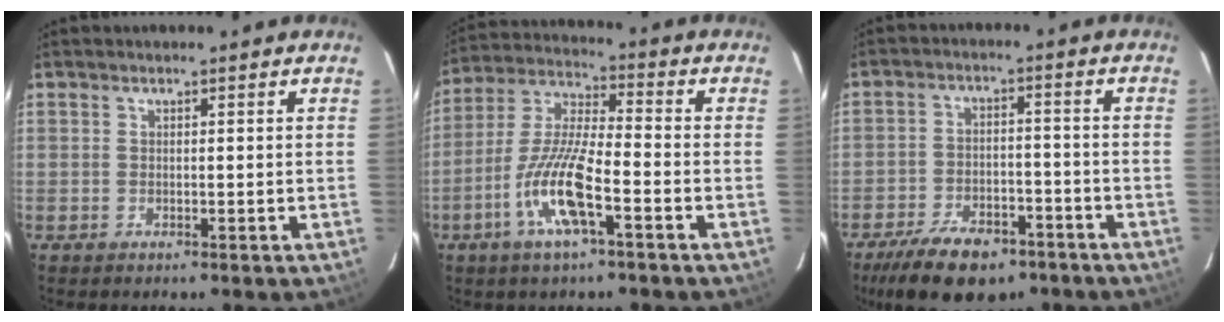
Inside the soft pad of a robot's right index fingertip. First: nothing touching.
{"total": 12.2, "force": [-5.0, 2.0, 10.9], "torque": [-0.228, -0.003, -0.098]}
{"total": 11.7, "force": [-8.5, 5.1, 6.2], "torque": [-0.105, -0.007, -0.142]}